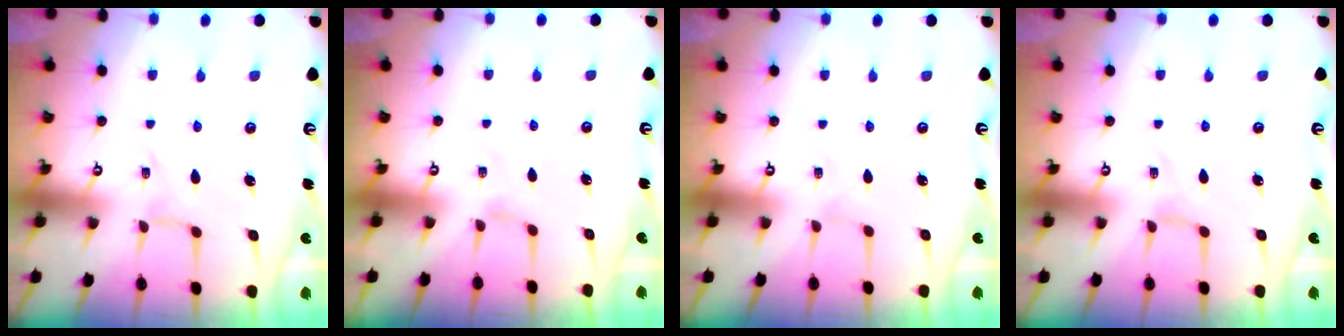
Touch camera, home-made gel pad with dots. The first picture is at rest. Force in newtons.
{"total": 0.6, "press": 0.6, "slide": 0.2}
{"total": 0.0}
{"total": 0.0}